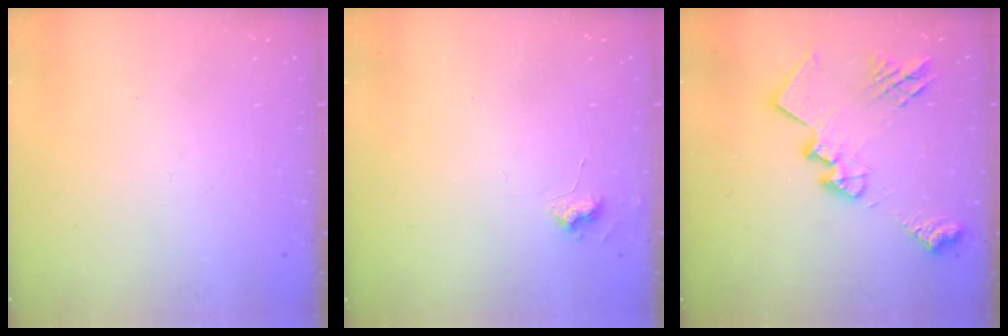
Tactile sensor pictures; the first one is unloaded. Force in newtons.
{"total": 4.8, "press": 4.8, "slide": 0.7}
{"total": 21.4, "press": 21.4, "slide": 1.0}